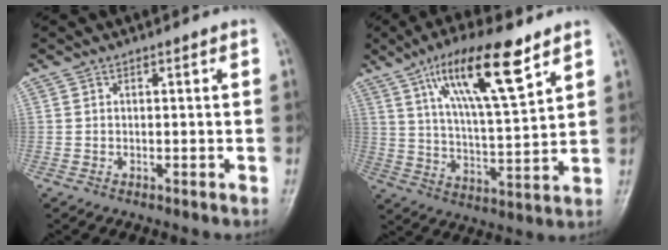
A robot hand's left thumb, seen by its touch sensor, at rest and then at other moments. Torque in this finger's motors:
{"motor_torque": [1.07, 0.03, 1.60, -1.17, 0.47]}